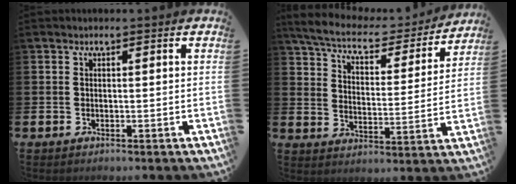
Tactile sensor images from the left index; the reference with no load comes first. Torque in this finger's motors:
{"motor_torque": [0.79, -1.35, -0.49, 0.00]}